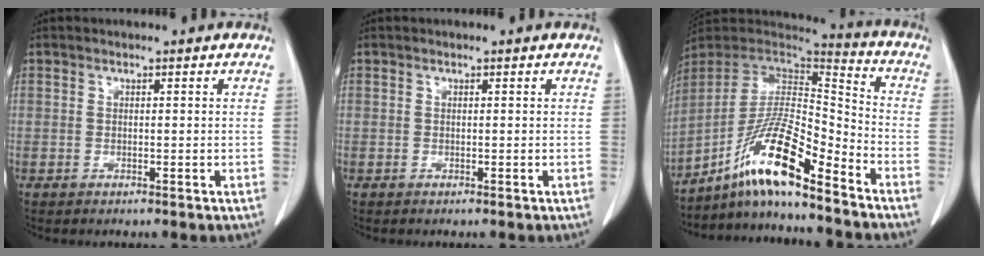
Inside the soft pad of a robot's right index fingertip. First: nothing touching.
{"total": 0.0}
{"total": 15.3, "force": [-10.7, 1.0, 10.9], "torque": [-0.203, 0.008, -0.192]}